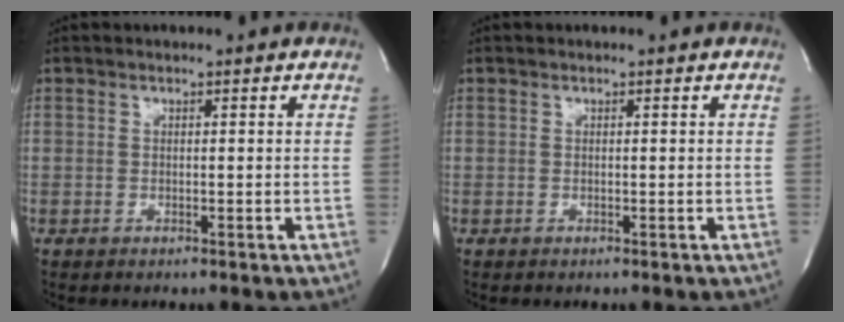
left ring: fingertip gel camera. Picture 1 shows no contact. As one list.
[{"total": 0.0}]